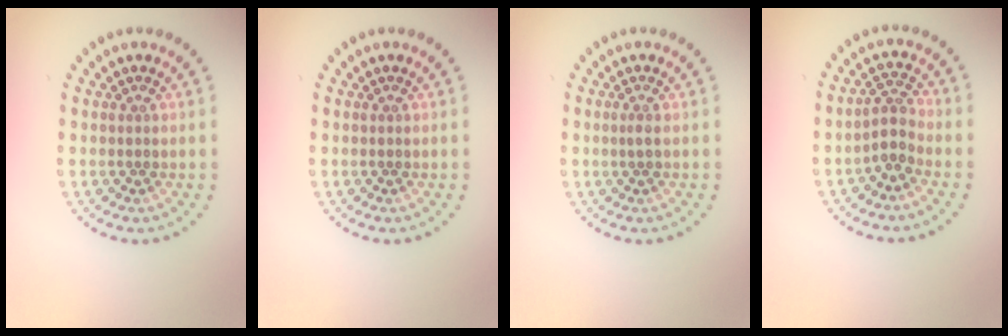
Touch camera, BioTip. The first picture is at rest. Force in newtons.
{"total": 0.0}
{"total": 0.6, "press": 0.5, "slide": 0.3}
{"total": 2.2, "press": 1.7, "slide": 1.4}